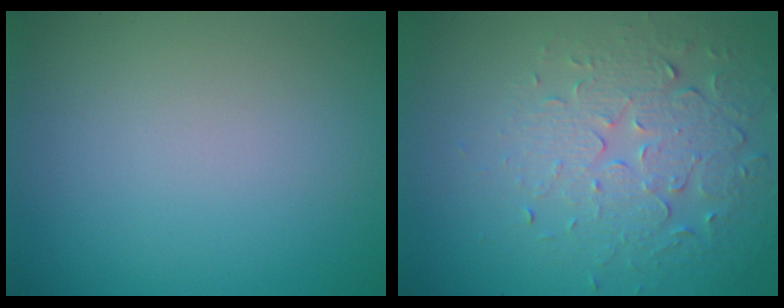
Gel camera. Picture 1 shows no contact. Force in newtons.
{"total": 5.3, "press": 3.7, "slide": 3.9}